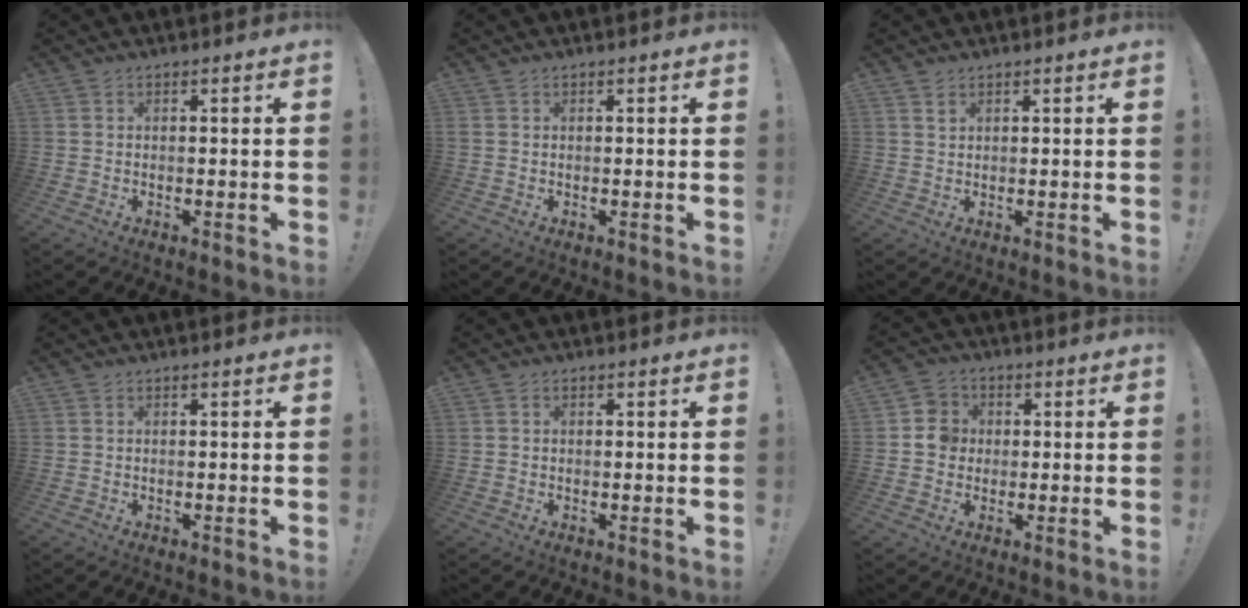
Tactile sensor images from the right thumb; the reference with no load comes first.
{"total": 0.0}
{"total": 1.3, "force": [1.0, 0.7, 0.4], "torque": [0.006, -0.008, 0.016]}
{"total": 0.0}
{"total": 0.5, "force": [-0.1, 0.5, 0.2], "torque": [-0.006, 0.004, -0.003]}
{"total": 6.3, "force": [-0.2, 6.0, 1.9], "torque": [-0.024, 0.013, -0.002]}